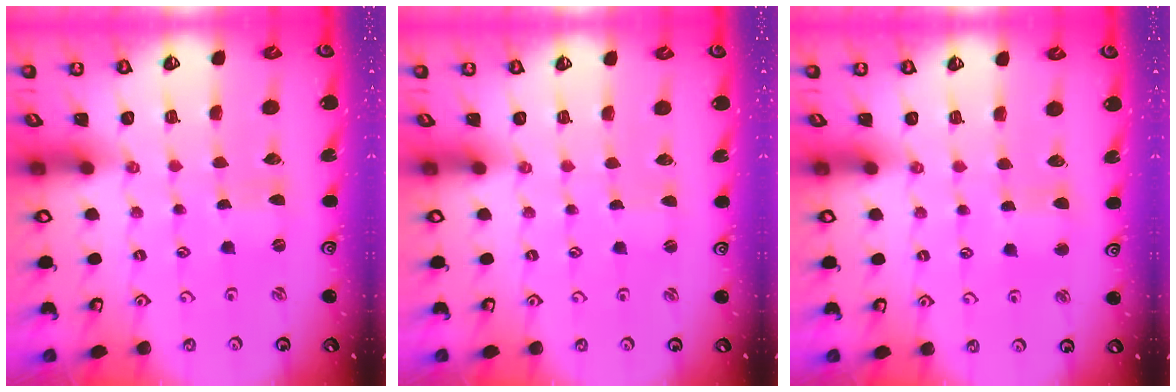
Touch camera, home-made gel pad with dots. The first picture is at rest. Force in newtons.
{"total": 0.0}
{"total": 3.7, "press": 3.7, "slide": 0.4}